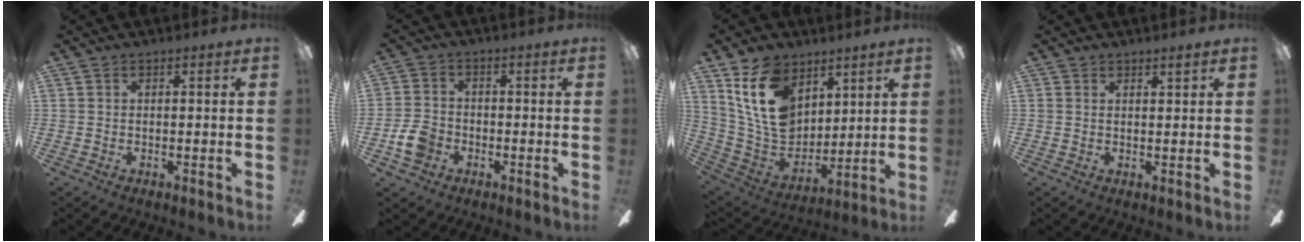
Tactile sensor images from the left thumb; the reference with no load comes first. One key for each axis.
{"total": 6.3, "fx": -2.6, "fy": 5.0, "fz": 3.0, "tx": -0.073, "ty": 0.014, "tz": -0.049}
{"total": 18.4, "fx": 9.1, "fy": 12.6, "fz": 10.0, "tx": -0.215, "ty": -0.035, "tz": 0.173}
{"total": 1.3, "fx": 1.3, "fy": 0.3, "fz": 0.1, "tx": 0.004, "ty": -0.005, "tz": 0.023}